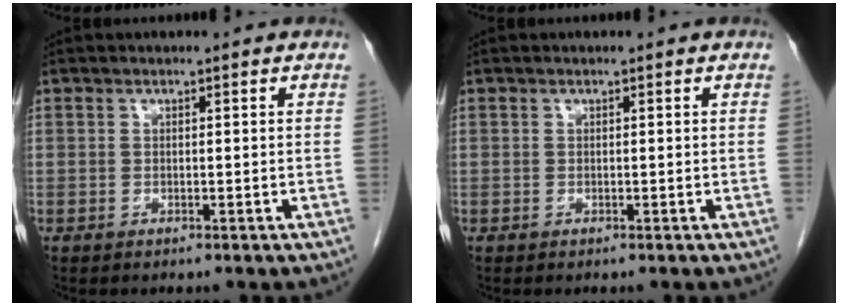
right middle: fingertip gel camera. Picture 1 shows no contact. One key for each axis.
{"total": 0.0}